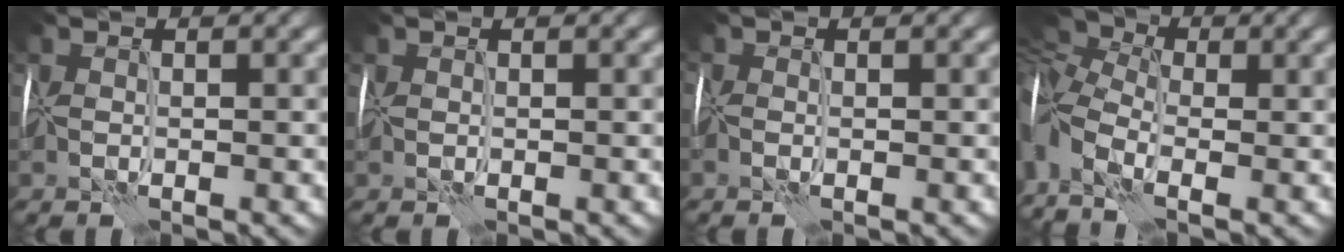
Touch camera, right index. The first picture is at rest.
{"total": 0.0}
{"total": 0.6, "force": [-0.4, 0.3, 0.2], "torque": [-0.003, -0.004, -0.009]}
{"total": 9.6, "force": [-2.1, 5.3, 7.8], "torque": [-0.177, -0.011, -0.051]}